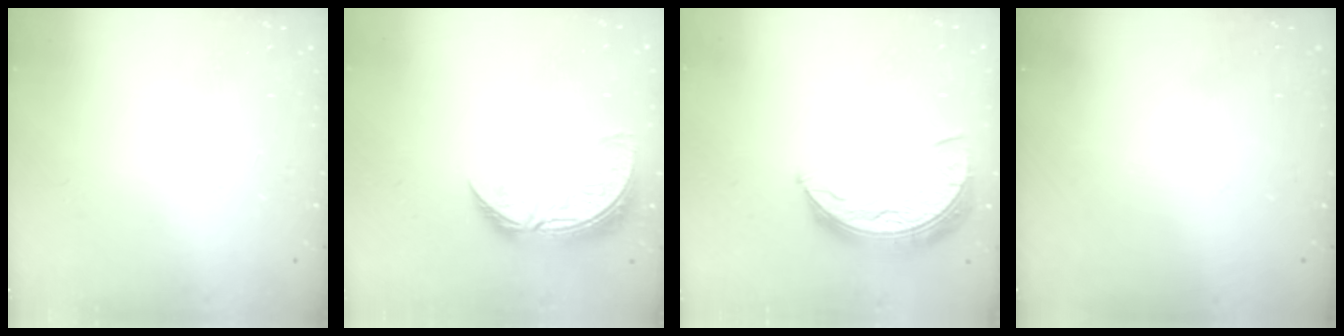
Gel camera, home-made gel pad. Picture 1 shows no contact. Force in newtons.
{"total": 9.7, "press": 9.7, "slide": 0.8}
{"total": 10.5, "press": 10.5, "slide": 0.5}
{"total": 0.0}